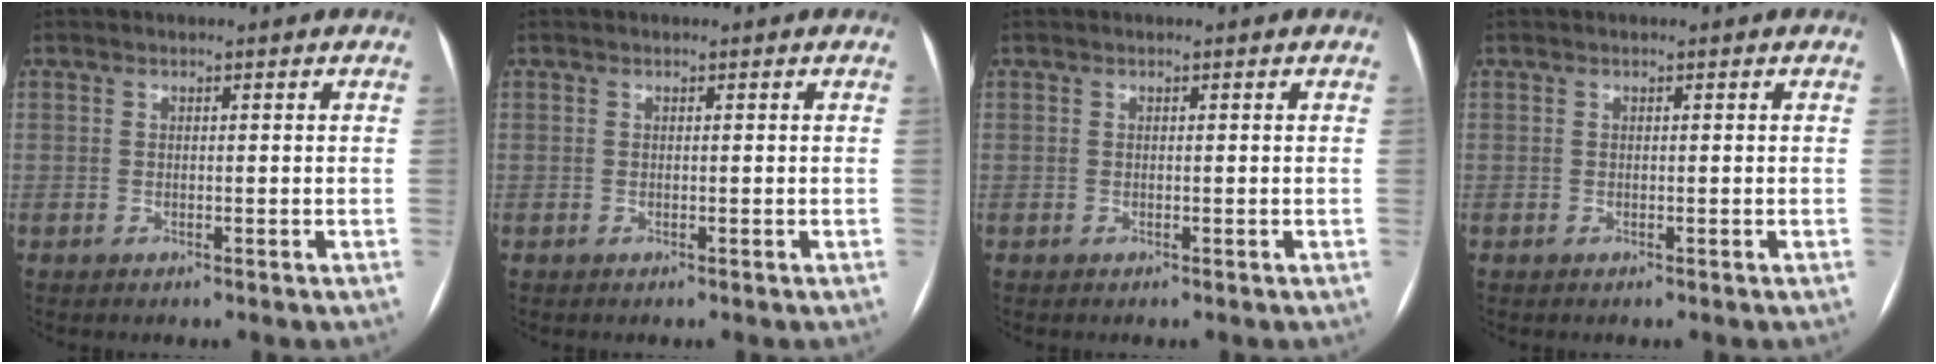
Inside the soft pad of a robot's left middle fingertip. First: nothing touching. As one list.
[{"total": 0.0}, {"total": 0.0}, {"total": 0.0}]